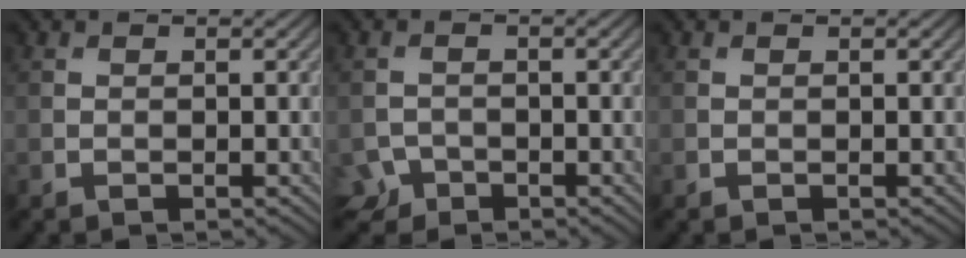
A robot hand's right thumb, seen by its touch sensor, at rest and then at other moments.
{"total": 2.5, "force": [-1.8, 1.6, 0.6], "torque": [-0.012, -0.006, -0.042]}
{"total": 0.0}